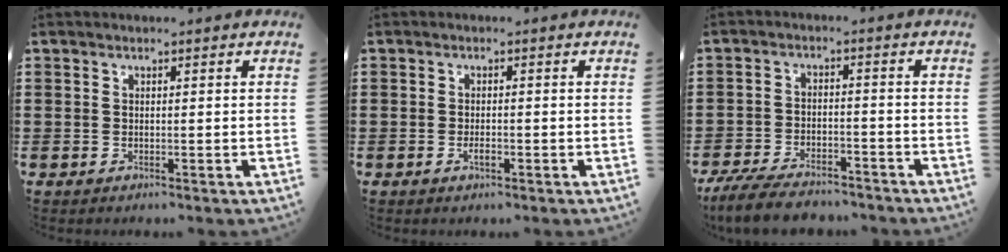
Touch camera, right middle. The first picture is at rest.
{"total": 1.5, "force": [-0.7, 0.5, 1.2], "torque": [-0.025, -0.003, -0.012]}
{"total": 6.4, "force": [-5.7, 1.3, 2.4], "torque": [-0.053, 0.004, -0.112]}